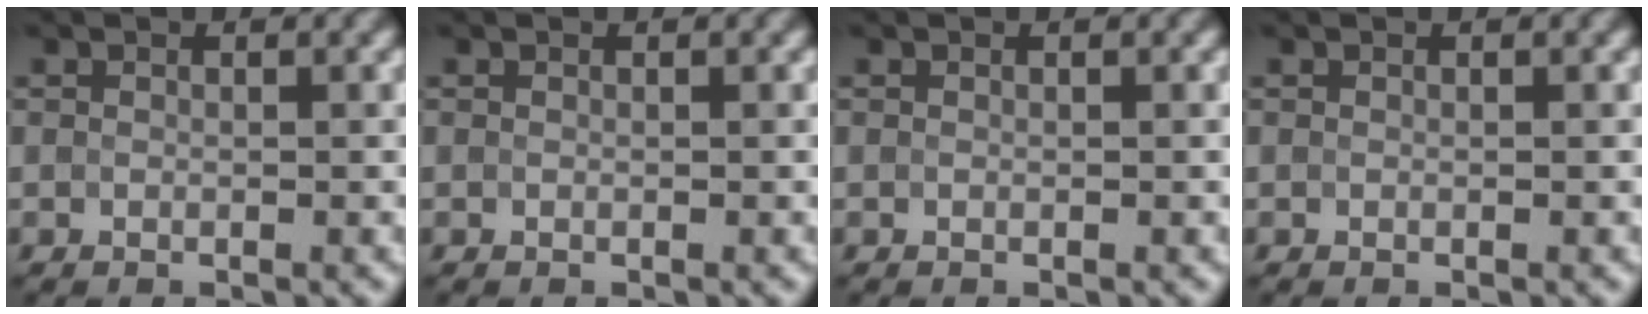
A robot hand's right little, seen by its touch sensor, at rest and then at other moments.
{"total": 0.0}
{"total": 0.0}
{"total": 0.0}